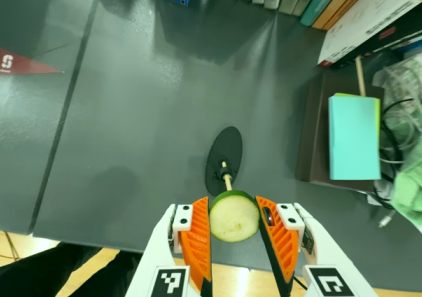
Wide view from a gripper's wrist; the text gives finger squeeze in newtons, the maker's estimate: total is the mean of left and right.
{"total": 9.3, "left": 9.6, "right": 9.1}